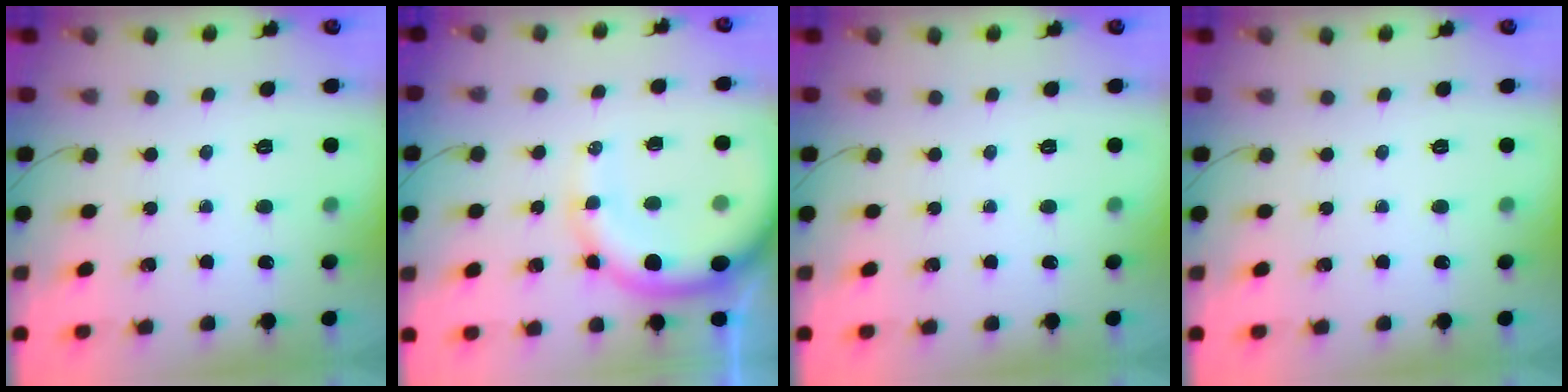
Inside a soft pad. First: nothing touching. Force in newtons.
{"total": 13.3, "press": 13.0, "slide": 2.7}
{"total": 0.0}
{"total": 0.0}